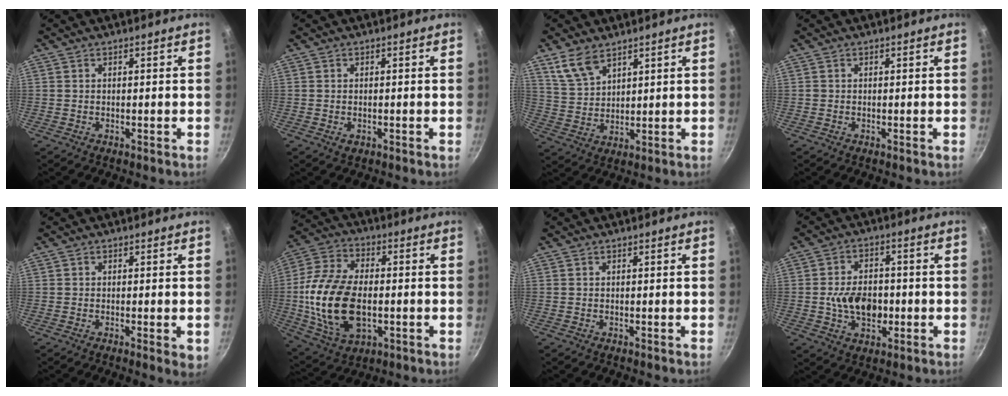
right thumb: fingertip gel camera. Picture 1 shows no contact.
{"total": 0.8, "force": [-0.3, 0.6, 0.5], "torque": [-0.009, 0.000, -0.003]}
{"total": 6.8, "force": [4.9, 3.3, 3.5], "torque": [-0.059, -0.018, 0.107]}
{"total": 0.0}
{"total": 2.8, "force": [-0.7, 0.6, 2.6], "torque": [-0.039, -0.009, -0.012]}
{"total": 19.4, "force": [-1.9, 11.7, 15.4], "torque": [-0.298, 0.015, -0.032]}
{"total": 0.0}
{"total": 9.4, "force": [-1.4, 6.4, 6.7], "torque": [-0.090, 0.011, -0.023]}